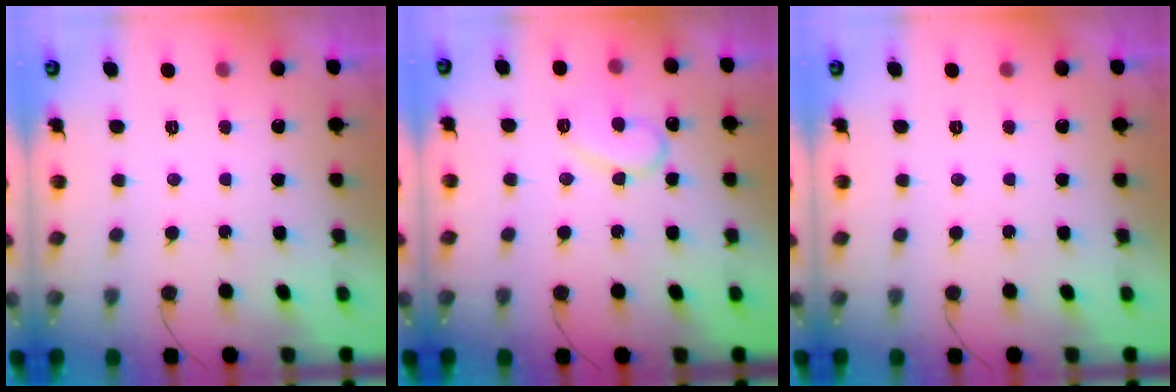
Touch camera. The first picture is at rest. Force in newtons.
{"total": 11.8, "press": 11.7, "slide": 1.1}
{"total": 0.0}